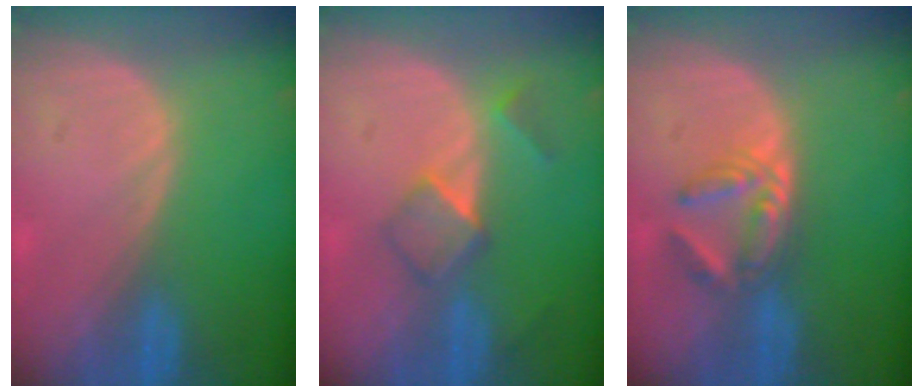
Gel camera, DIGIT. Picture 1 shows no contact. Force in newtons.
{"total": 5.1, "press": 4.4, "slide": 2.5}
{"total": 5.9, "press": 5.0, "slide": 3.3}